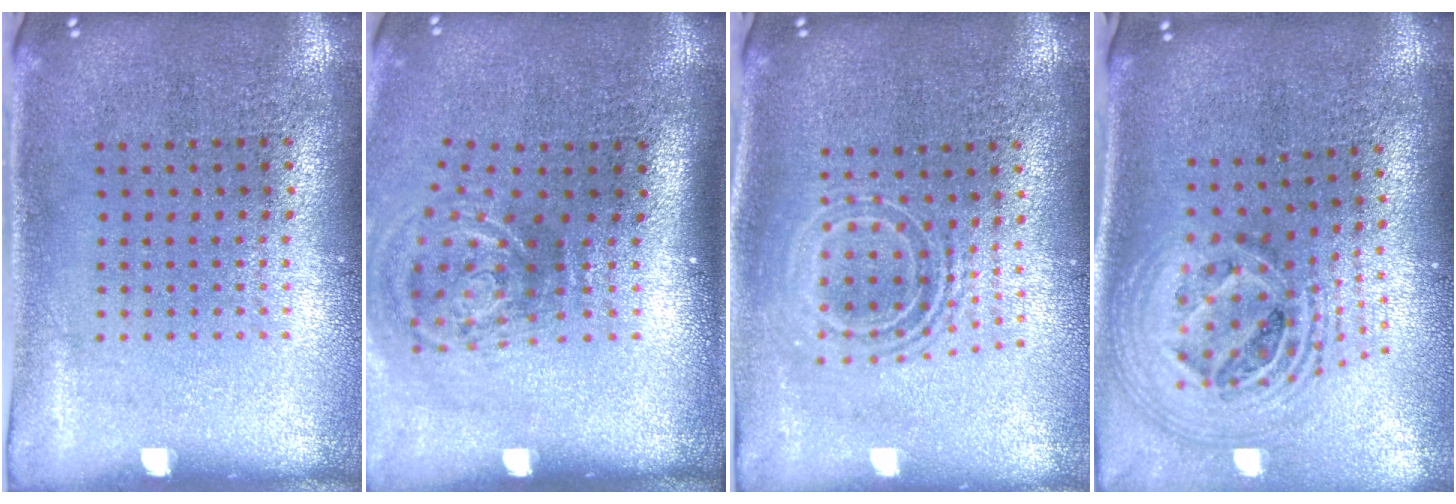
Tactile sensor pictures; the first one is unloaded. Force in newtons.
{"total": 2.1, "press": 1.2, "slide": 1.7}
{"total": 1.7, "press": 1.4, "slide": 1.1}
{"total": 2.7, "press": 1.9, "slide": 1.9}